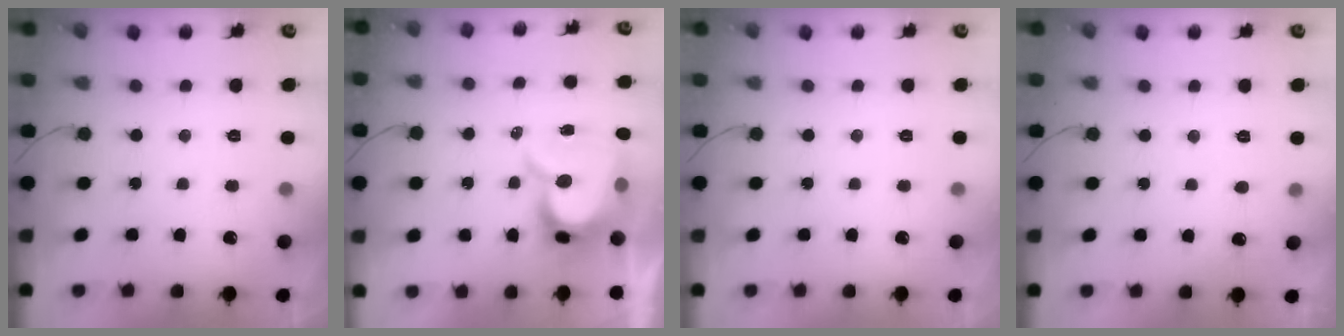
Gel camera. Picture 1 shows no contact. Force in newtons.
{"total": 13.0, "press": 13.0, "slide": 1.1}
{"total": 0.0}
{"total": 3.8, "press": 3.8, "slide": 0.3}